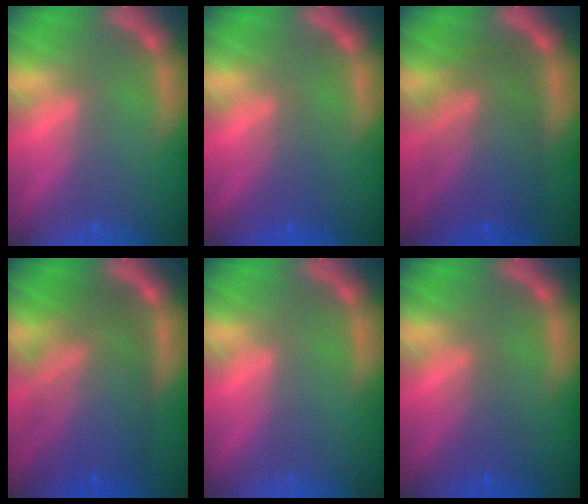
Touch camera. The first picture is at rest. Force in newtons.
{"total": 2.5}
{"total": 9.1}
{"total": 10.0}
{"total": 0.0}
{"total": 2.4}